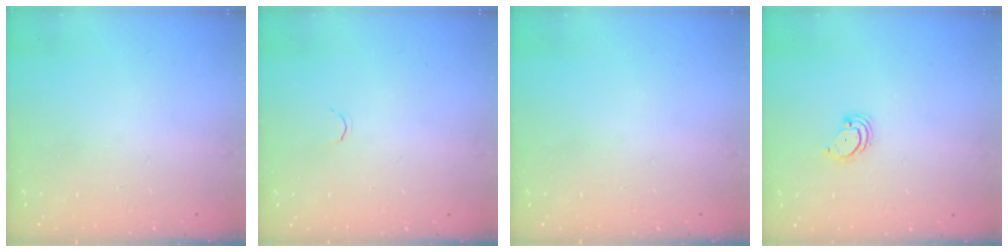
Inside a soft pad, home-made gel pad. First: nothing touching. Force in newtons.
{"total": 1.7, "press": 1.6, "slide": 0.5}
{"total": 0.0}
{"total": 2.2, "press": 2.2, "slide": 0.3}